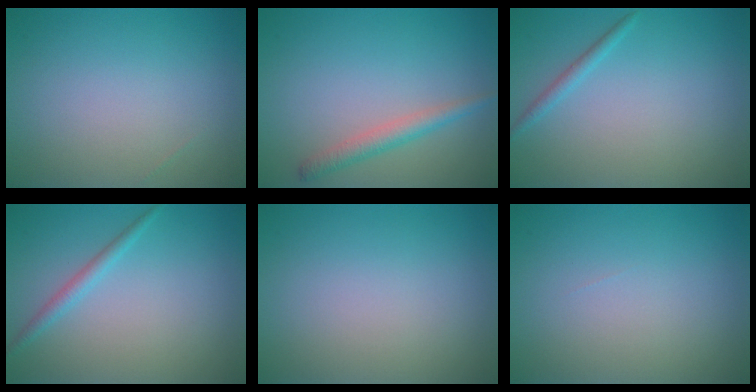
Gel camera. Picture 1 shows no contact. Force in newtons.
{"total": 2.2, "press": 2.2, "slide": 0.0}
{"total": 1.1, "press": 1.1, "slide": 0.0}
{"total": 1.4, "press": 1.4, "slide": 0.0}
{"total": 0.0}
{"total": 0.0}